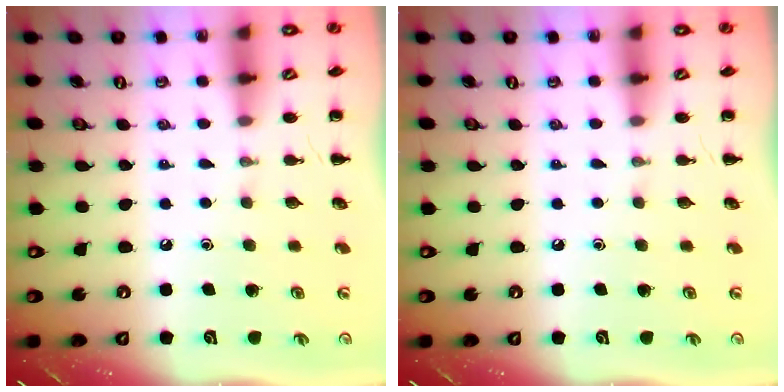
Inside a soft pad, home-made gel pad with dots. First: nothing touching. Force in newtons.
{"total": 0.0}